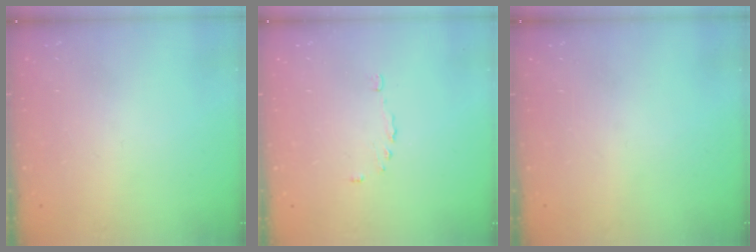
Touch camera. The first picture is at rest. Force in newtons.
{"total": 2.9, "press": 2.9, "slide": 0.5}
{"total": 0.0}